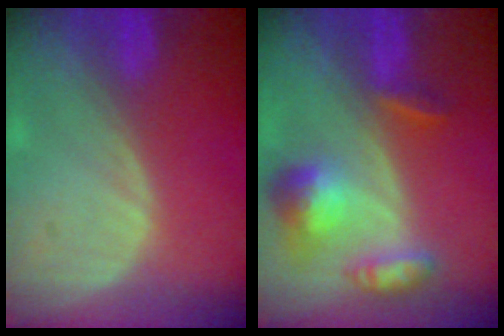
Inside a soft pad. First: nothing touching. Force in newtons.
{"total": 7.0, "press": 6.6, "slide": 2.5}